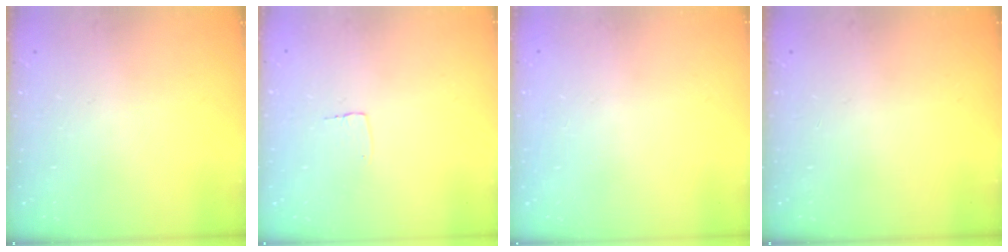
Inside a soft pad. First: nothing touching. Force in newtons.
{"total": 2.6, "press": 2.6, "slide": 0.1}
{"total": 0.0}
{"total": 0.0}